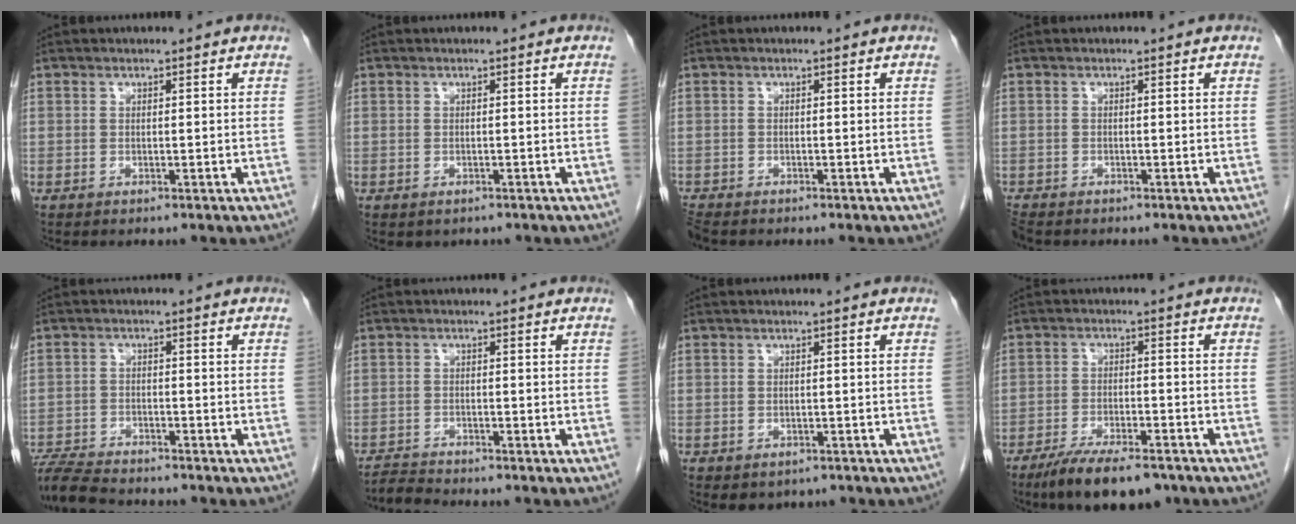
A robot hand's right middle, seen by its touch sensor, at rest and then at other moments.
{"total": 0.7, "force": [-0.4, 0.6, 0.2], "torque": [-0.007, 0.001, -0.002]}
{"total": 2.5, "force": [-2.2, 0.9, 0.7], "torque": [-0.020, -0.008, -0.041]}
{"total": 2.3, "force": [-2.0, 0.8, 0.7], "torque": [-0.019, -0.007, -0.037]}
{"total": 7.3, "force": [-6.9, 1.0, 2.3], "torque": [-0.036, -0.018, -0.119]}
{"total": 2.2, "force": [-2.2, -0.4, -0.4], "torque": [0.007, -0.013, -0.040]}
{"total": 3.0, "force": [-2.0, 2.1, 0.9], "torque": [-0.006, 0.002, -0.020]}
{"total": 10.3, "force": [-7.6, 2.8, 6.3], "torque": [-0.100, -0.014, -0.124]}